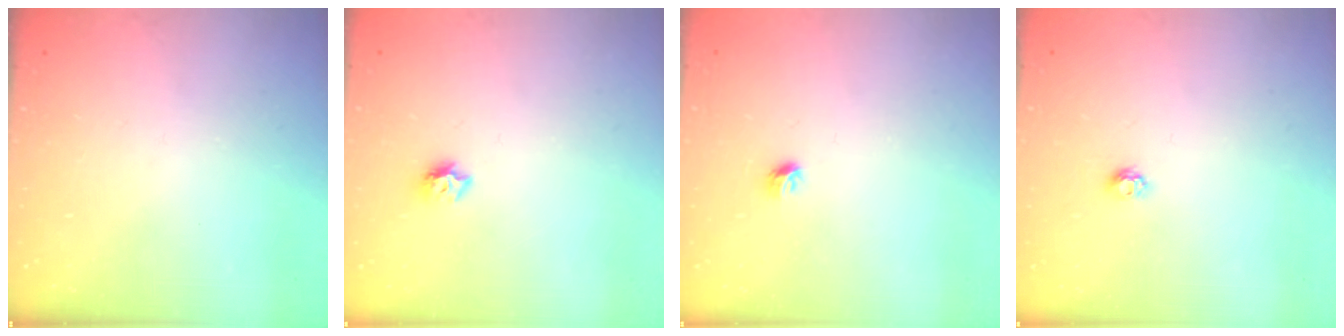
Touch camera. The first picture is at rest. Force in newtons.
{"total": 5.8, "press": 5.8, "slide": 0.7}
{"total": 4.2, "press": 4.1, "slide": 1.0}
{"total": 4.2, "press": 4.1, "slide": 0.4}